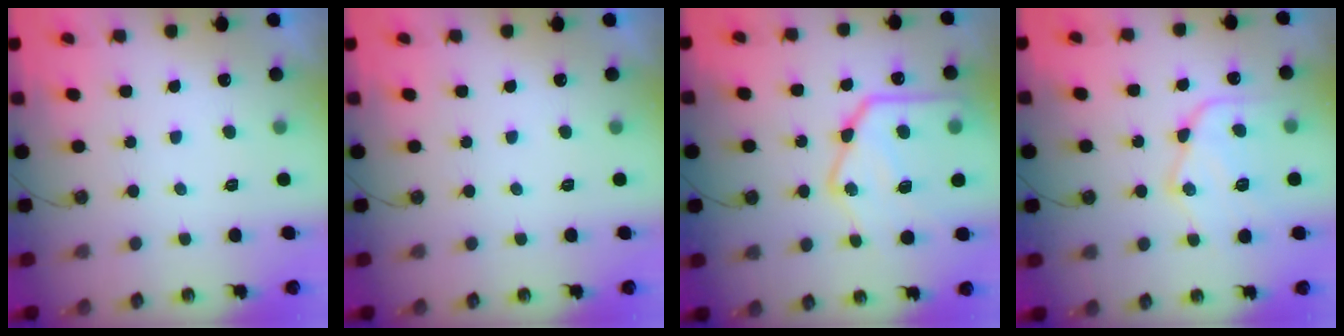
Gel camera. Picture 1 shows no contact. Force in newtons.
{"total": 0.0}
{"total": 25.2, "press": 25.0, "slide": 2.8}
{"total": 15.9, "press": 15.8, "slide": 1.0}